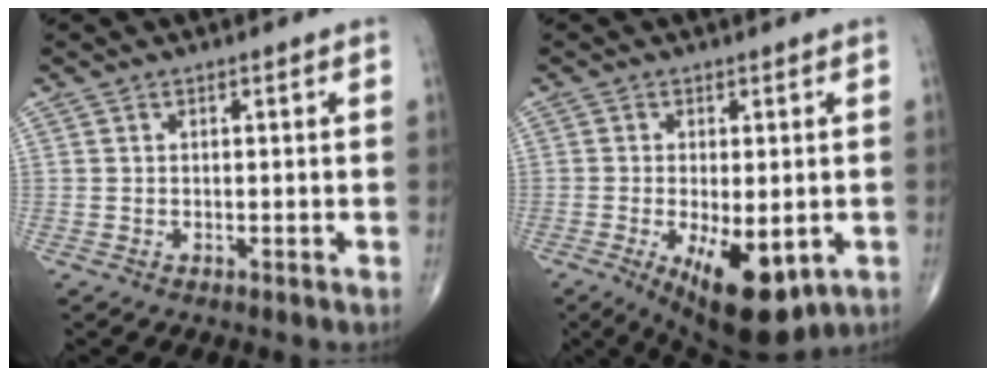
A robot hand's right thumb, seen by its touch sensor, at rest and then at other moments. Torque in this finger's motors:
{"motor_torque": [0.21, 0.65, 0.93, 0.35, 0.12]}